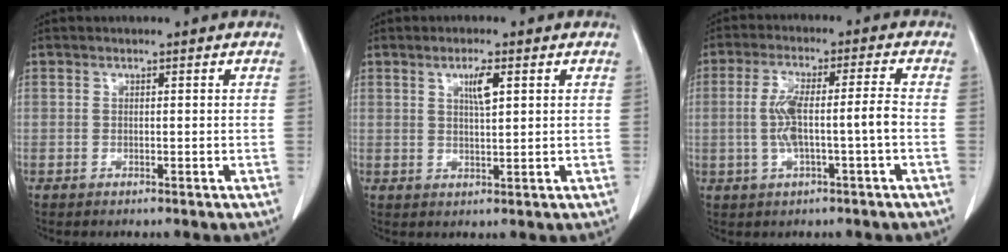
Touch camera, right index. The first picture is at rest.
{"total": 3.4, "force": [1.4, 0.4, 3.0], "torque": [-0.053, -0.001, 0.024]}
{"total": 7.3, "force": [-0.9, 0.4, 7.2], "torque": [-0.143, 0.018, -0.012]}